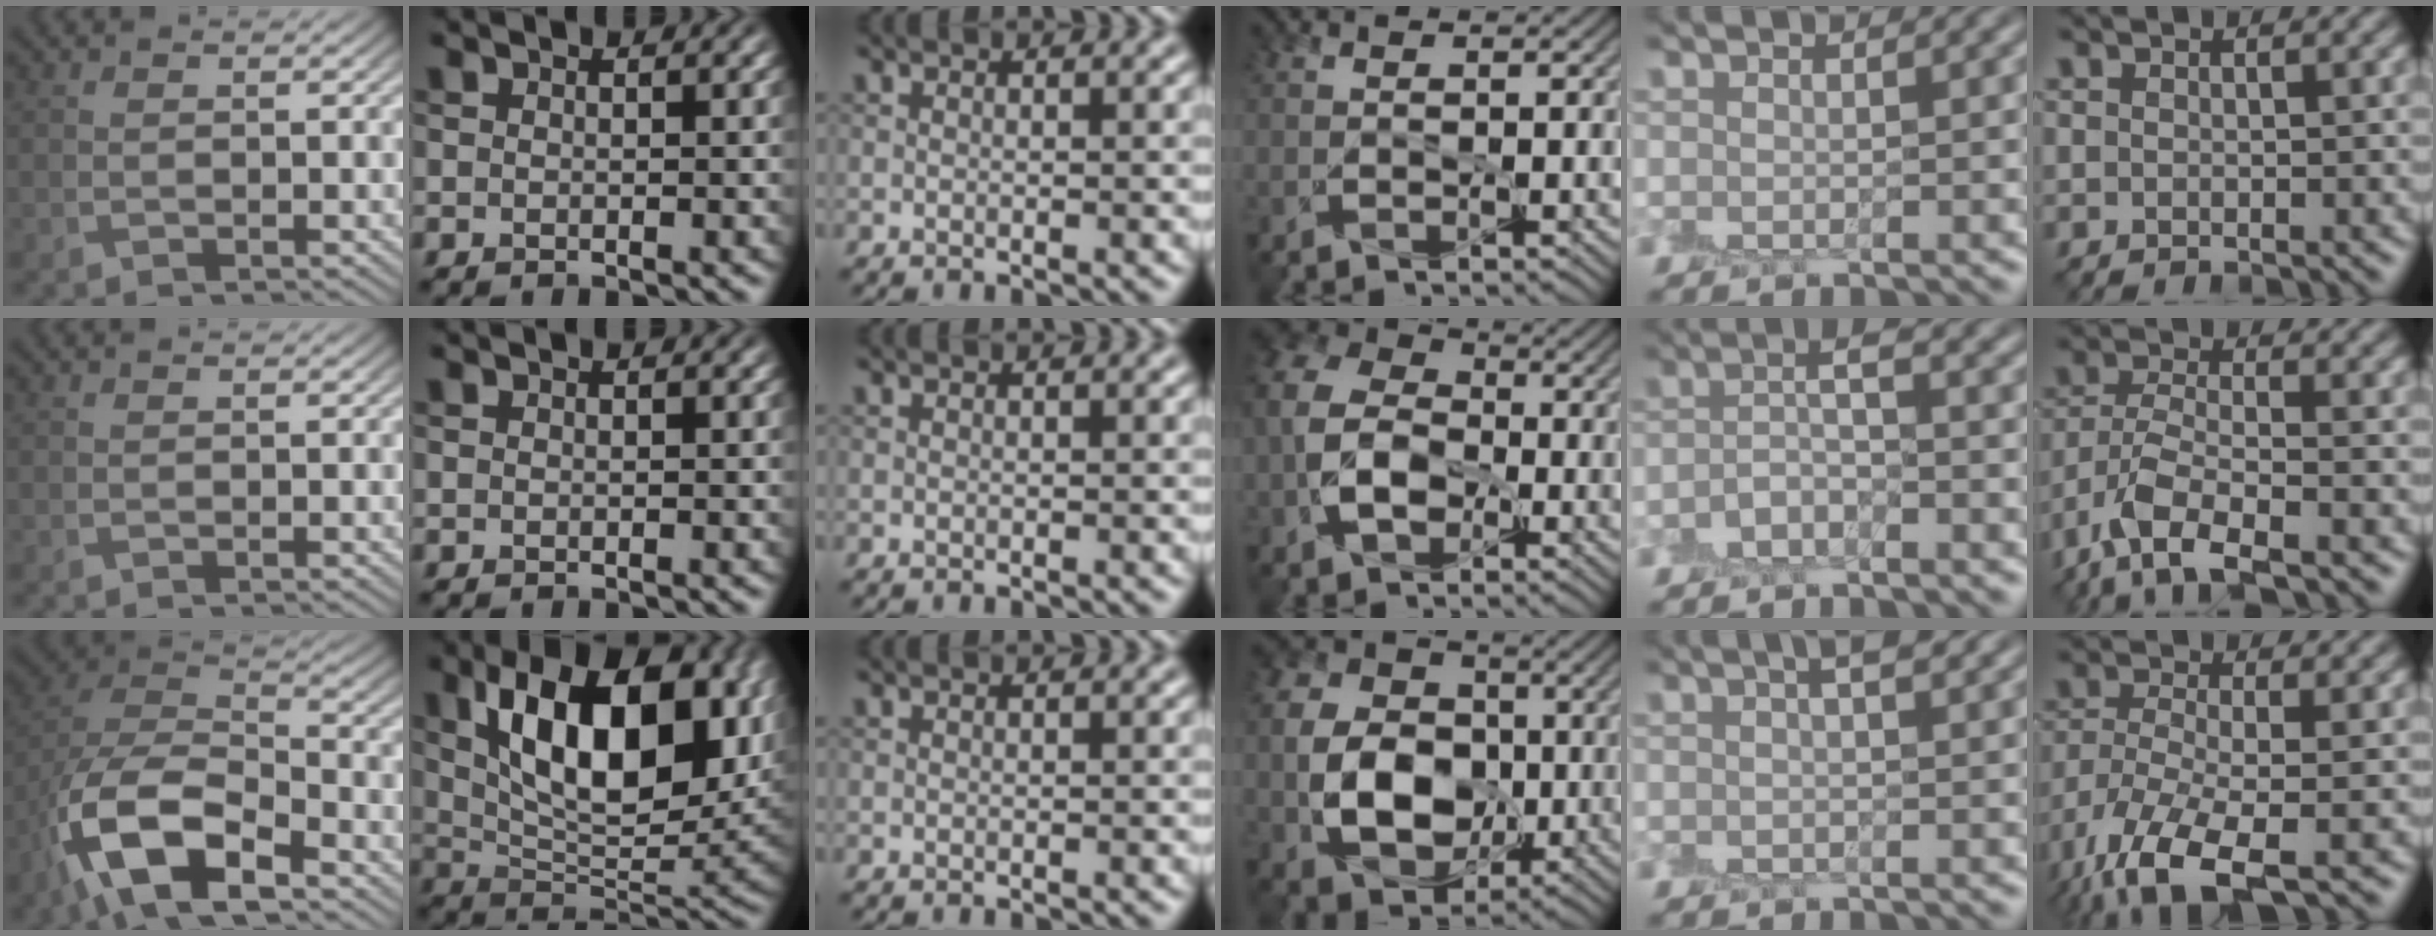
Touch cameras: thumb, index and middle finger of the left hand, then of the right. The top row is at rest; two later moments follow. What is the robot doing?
{"motion": "peel", "object": "envelope seal"}